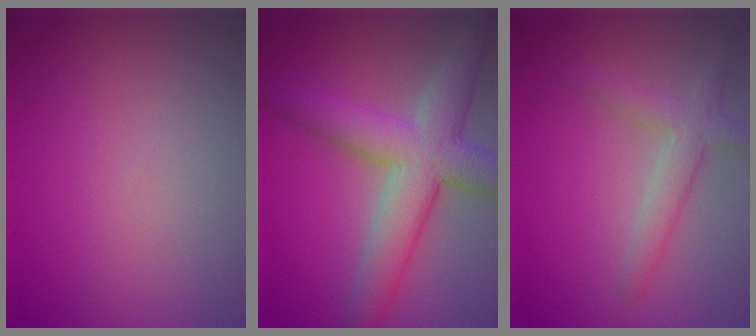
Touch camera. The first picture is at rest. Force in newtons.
{"total": 7.7, "press": 7.7, "slide": 0.4}
{"total": 3.0, "press": 3.0, "slide": 0.1}